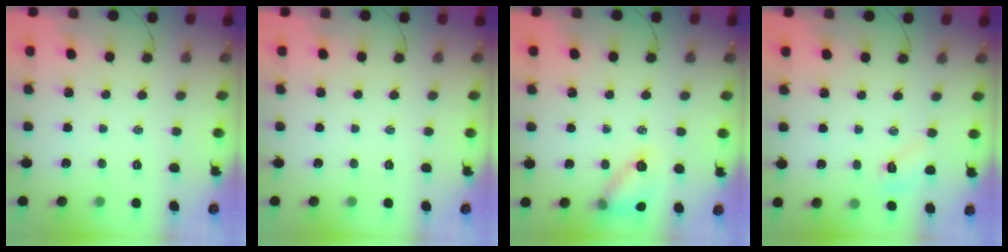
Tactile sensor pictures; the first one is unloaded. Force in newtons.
{"total": 0.0}
{"total": 11.3, "press": 11.2, "slide": 1.5}
{"total": 5.6, "press": 5.5, "slide": 1.1}